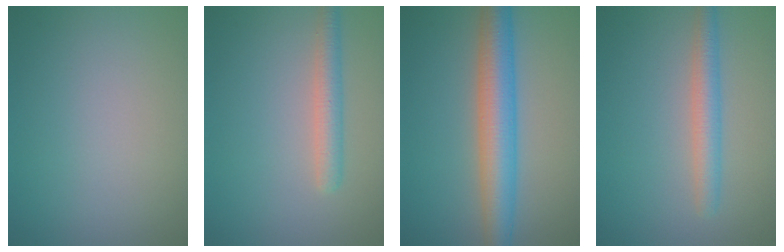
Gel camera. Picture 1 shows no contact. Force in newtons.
{"total": 2.6, "press": 2.6, "slide": 0.1}
{"total": 6.4, "press": 6.4, "slide": 0.0}
{"total": 2.9, "press": 2.9, "slide": 0.1}